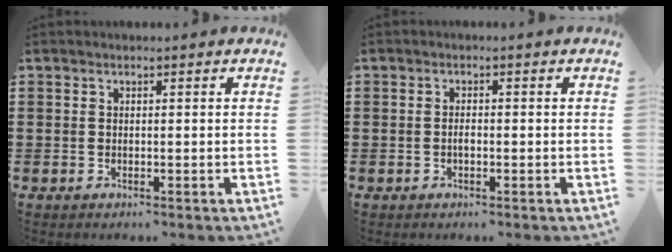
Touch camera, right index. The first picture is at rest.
{"total": 1.0, "force": [-0.3, 0.4, 0.8], "torque": [-0.016, 0.000, -0.007]}